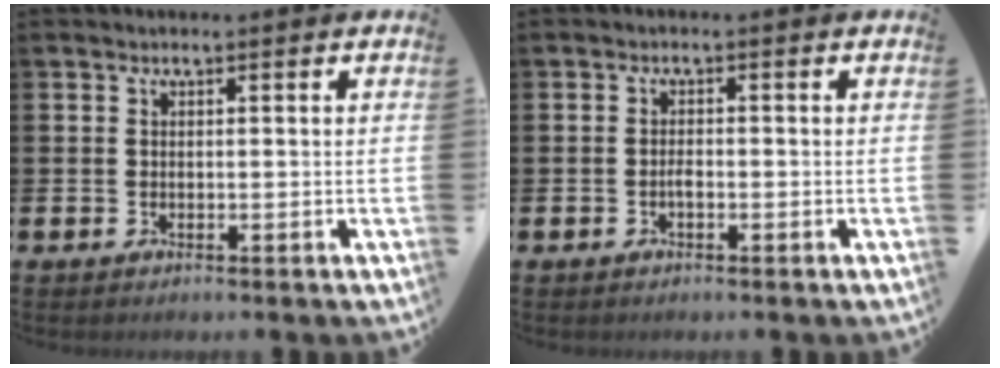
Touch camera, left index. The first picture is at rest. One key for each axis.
{"total": 1.1, "fx": -0.5, "fy": 0.4, "fz": 0.9, "tx": -0.014, "ty": -0.003, "tz": -0.010}